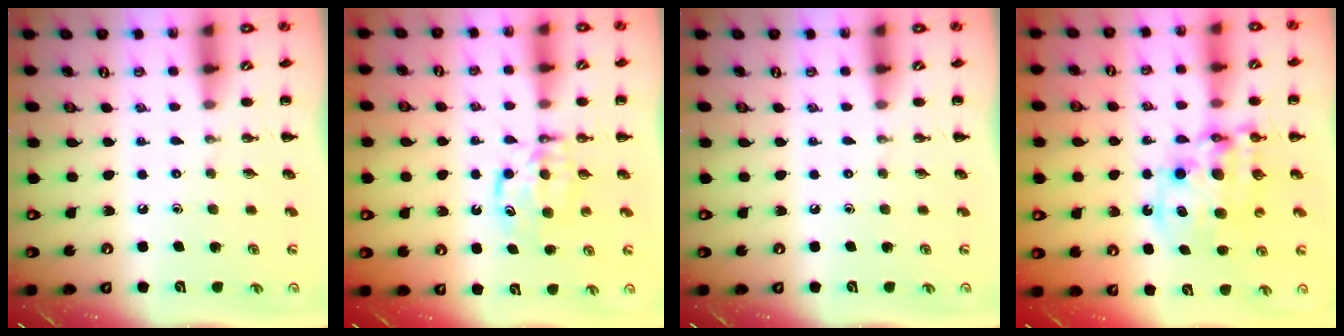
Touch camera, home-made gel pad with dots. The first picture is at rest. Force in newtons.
{"total": 7.0, "press": 6.9, "slide": 1.0}
{"total": 0.0}
{"total": 12.1, "press": 11.8, "slide": 2.8}